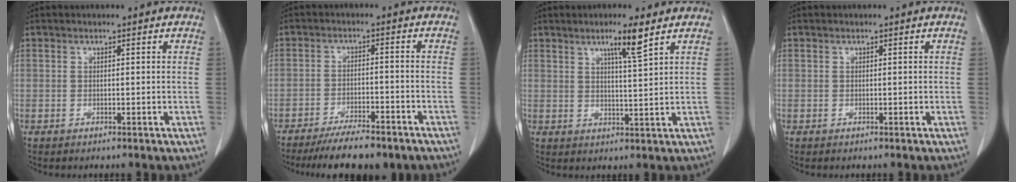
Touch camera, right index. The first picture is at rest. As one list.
[{"total": 10.7, "force": [-8.8, 1.8, 5.7], "torque": [-0.081, -0.016, -0.133]}, {"total": 5.0, "force": [3.1, -0.5, 3.9], "torque": [-0.069, -0.006, 0.053]}, {"total": 0.0}]